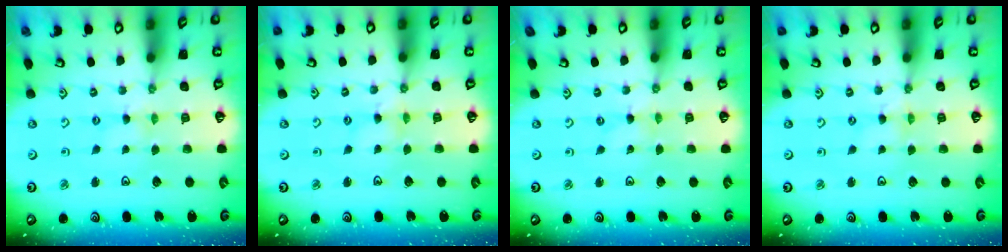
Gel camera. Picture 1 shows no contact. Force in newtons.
{"total": 2.4, "press": 2.3, "slide": 0.4}
{"total": 0.0}
{"total": 0.0}